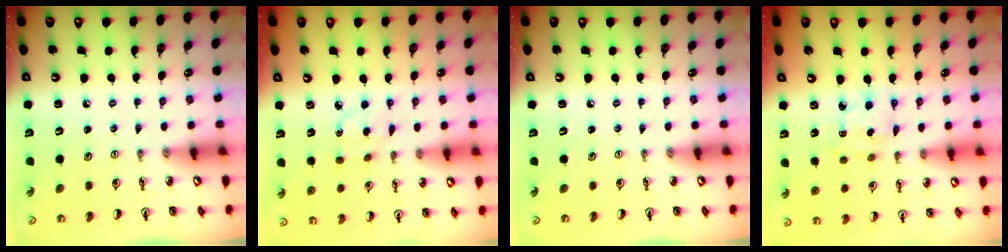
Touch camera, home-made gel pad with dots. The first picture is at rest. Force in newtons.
{"total": 3.9, "press": 3.9, "slide": 0.6}
{"total": 0.0}
{"total": 2.9, "press": 2.9, "slide": 0.2}